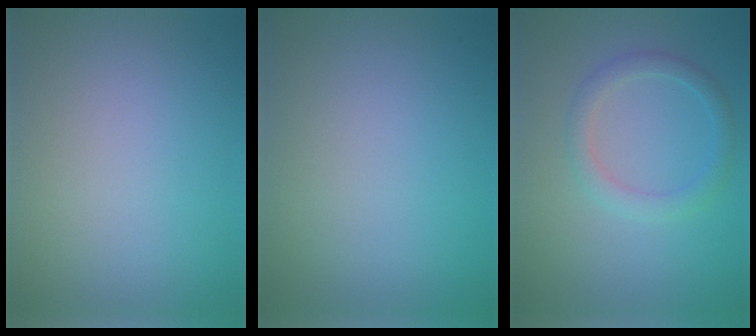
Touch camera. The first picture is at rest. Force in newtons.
{"total": 0.0}
{"total": 2.3, "press": 2.3, "slide": 0.1}